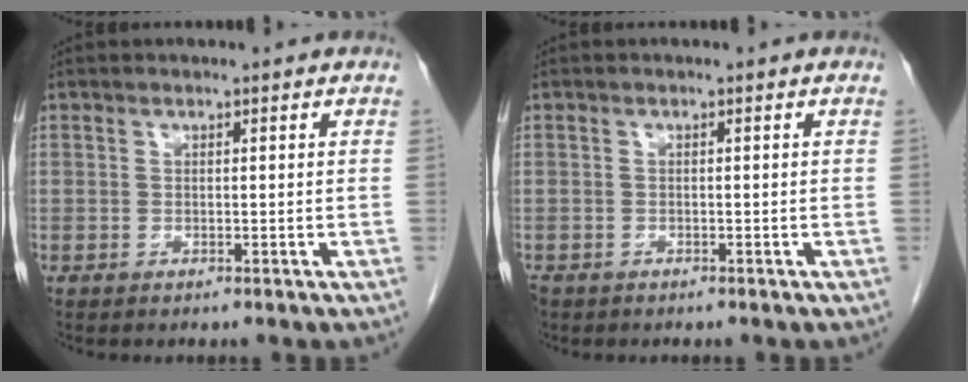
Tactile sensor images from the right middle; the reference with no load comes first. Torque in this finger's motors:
{"motor_torque": [0.03, 0.00, 0.08, 0.00]}